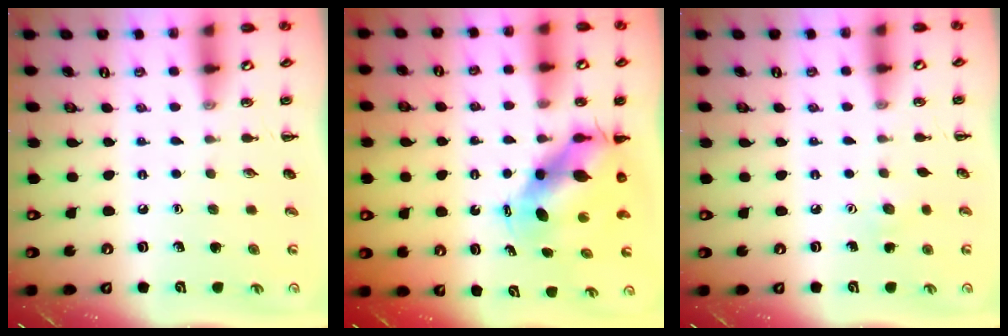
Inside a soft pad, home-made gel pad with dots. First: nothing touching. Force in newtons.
{"total": 8.8, "press": 8.6, "slide": 1.5}
{"total": 4.2, "press": 4.1, "slide": 0.9}